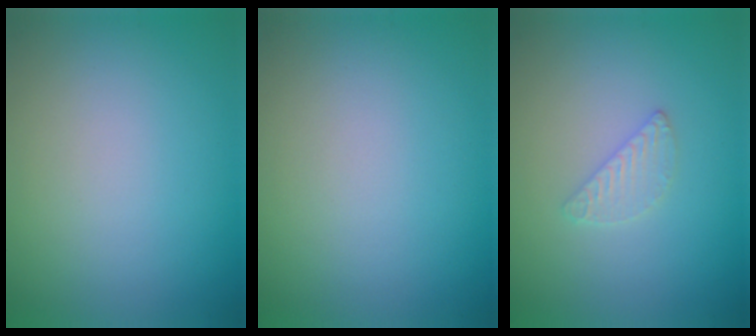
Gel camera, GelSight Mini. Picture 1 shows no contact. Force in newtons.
{"total": 0.0}
{"total": 1.5, "press": 1.5, "slide": 0.2}